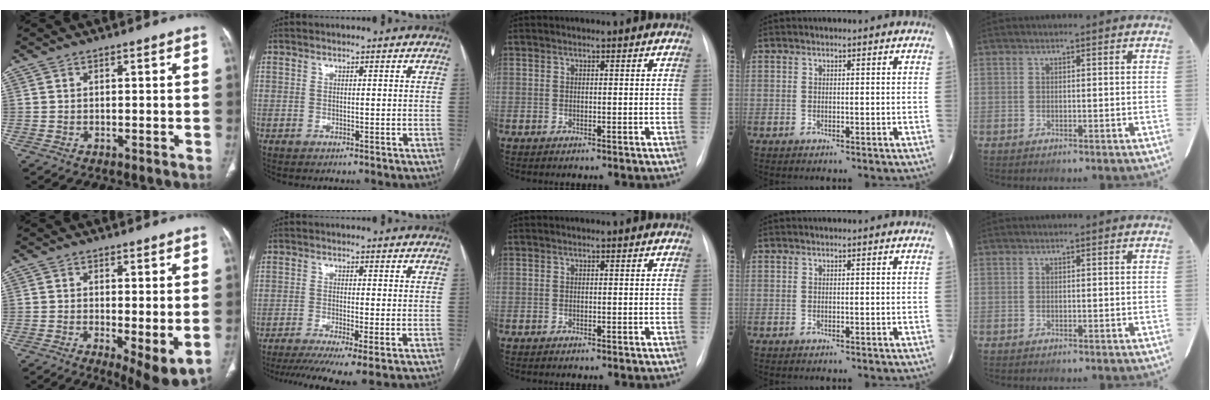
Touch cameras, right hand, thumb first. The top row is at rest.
{"thumb": {"total": 7.7, "force": [-1.1, 2.4, 7.2], "torque": [-0.113, -0.026, -0.014]}, "index": {"total": 9.2, "force": [-6.2, 0.5, 6.7], "torque": [-0.106, -0.012, -0.099]}}